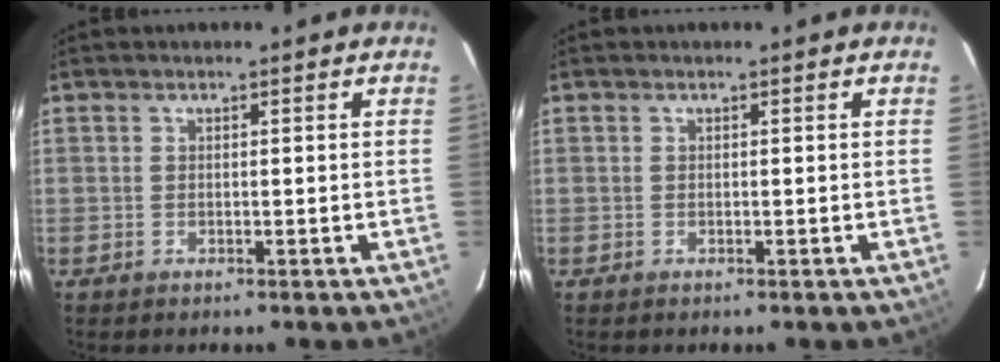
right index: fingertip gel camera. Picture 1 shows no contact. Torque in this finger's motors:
{"motor_torque": [0.00, 0.00, 0.00, 0.01]}